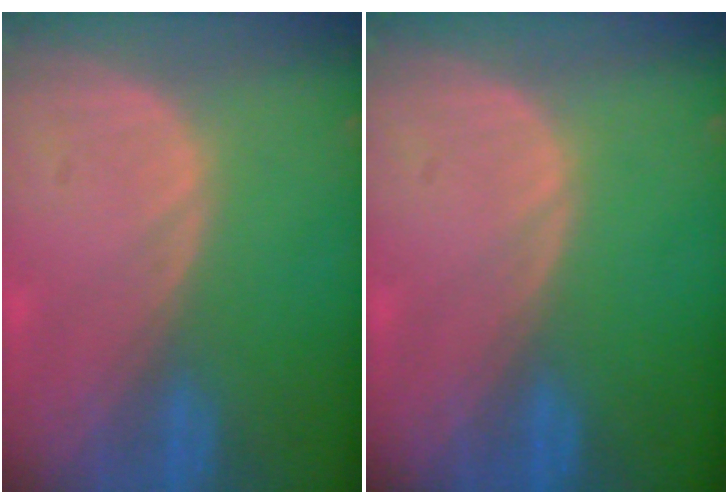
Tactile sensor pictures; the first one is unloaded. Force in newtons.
{"total": 0.0}